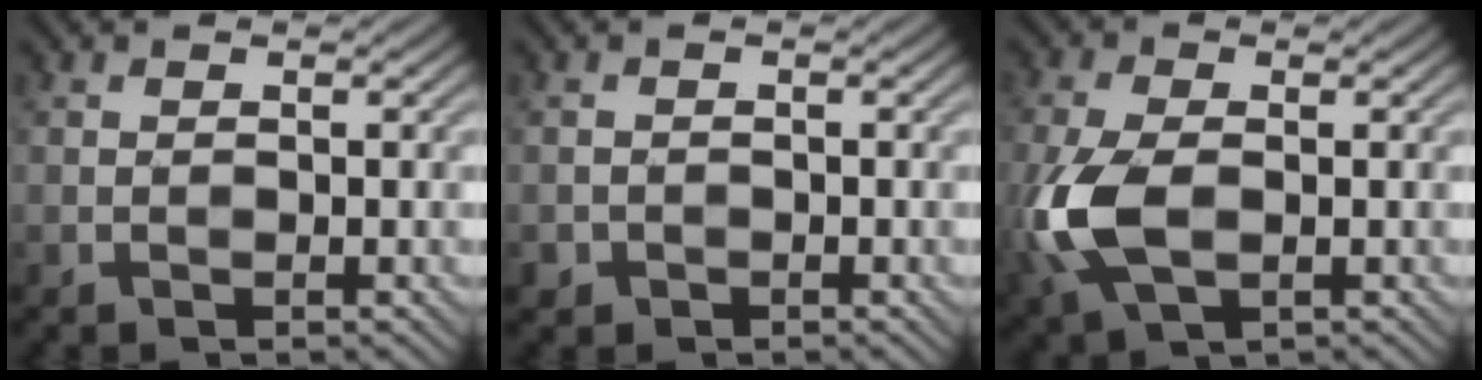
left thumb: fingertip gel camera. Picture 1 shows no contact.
{"total": 1.1, "force": [-0.7, 0.8, 0.0], "torque": [0.001, -0.003, -0.015]}
{"total": 8.1, "force": [-1.4, 4.5, 6.6], "torque": [-0.177, -0.009, -0.029]}